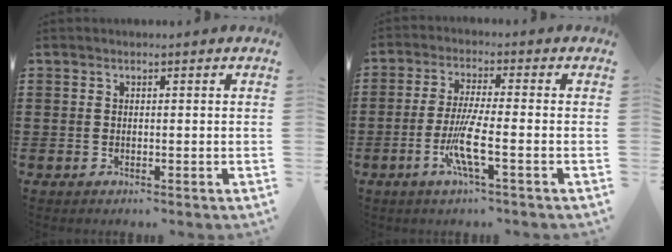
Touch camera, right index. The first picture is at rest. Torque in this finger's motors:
{"motor_torque": [1.14, 1.00, 0.15, 0.09]}